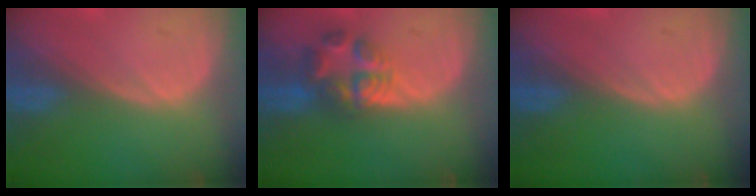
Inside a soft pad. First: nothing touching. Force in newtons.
{"total": 6.0, "press": 5.9, "slide": 0.7}
{"total": 0.0}